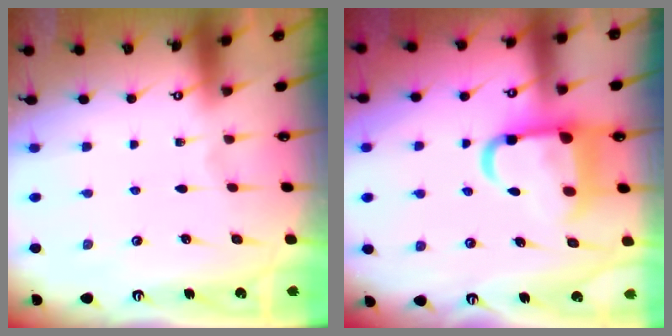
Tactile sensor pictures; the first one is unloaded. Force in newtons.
{"total": 12.7, "press": 12.6, "slide": 1.6}